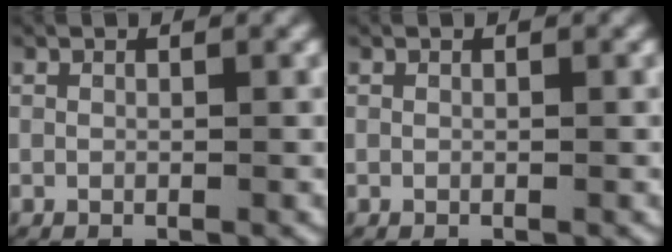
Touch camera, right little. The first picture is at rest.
{"total": 0.0}